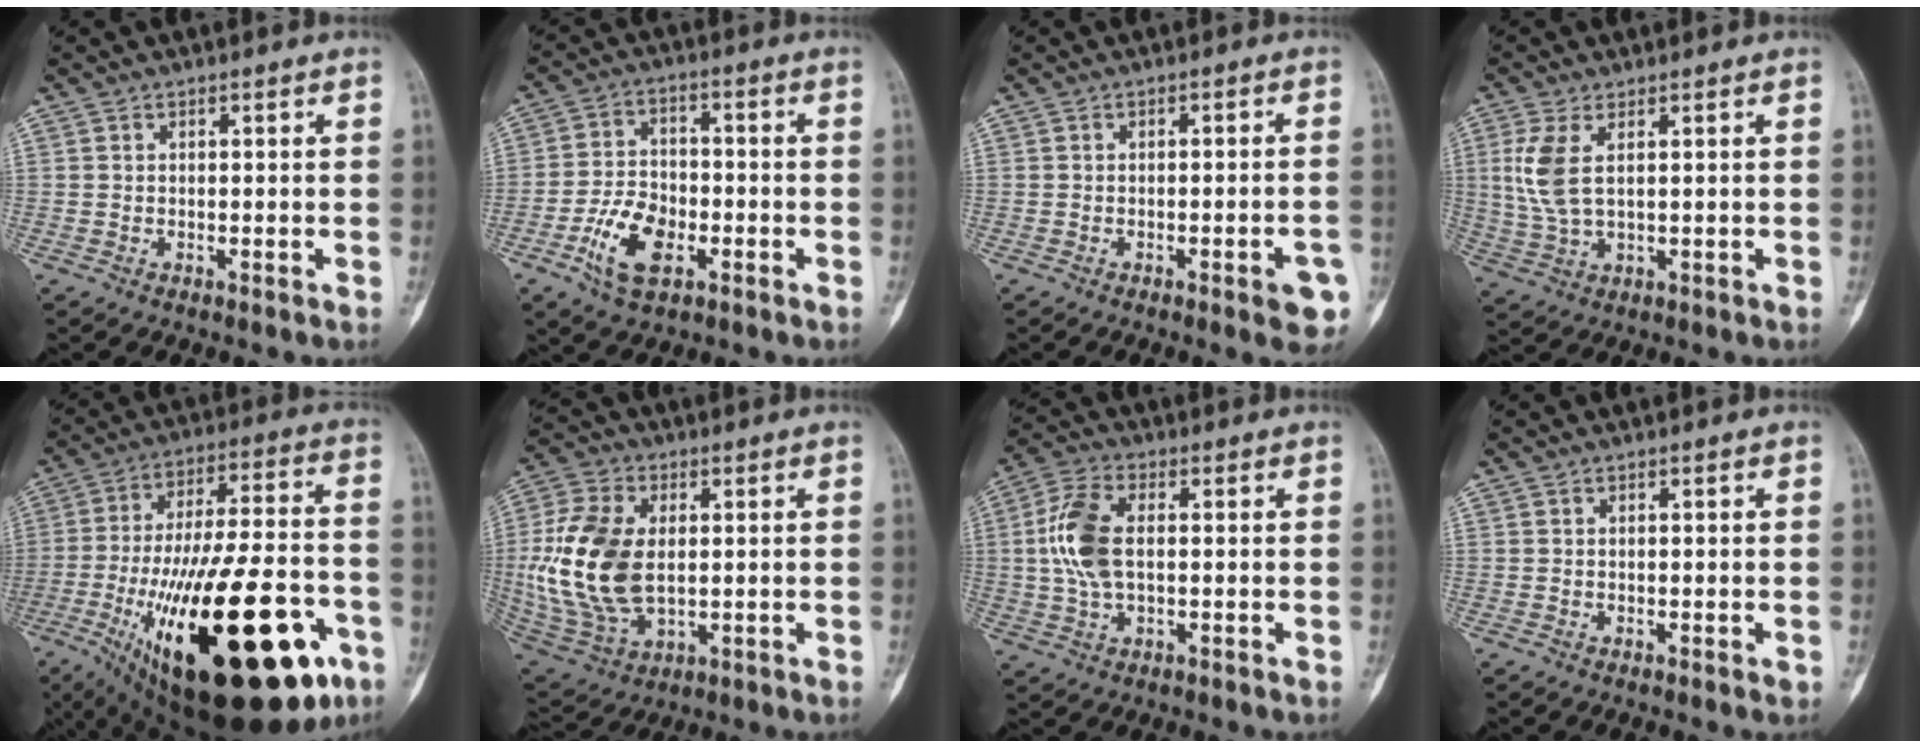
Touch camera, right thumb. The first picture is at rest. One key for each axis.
{"total": 10.2, "fx": -4.1, "fy": 5.8, "fz": 7.3, "tx": -0.130, "ty": 0.019, "tz": -0.076}
{"total": 5.9, "fx": -2.6, "fy": 1.4, "fz": 5.1, "tx": -0.053, "ty": 0.010, "tz": -0.028}
{"total": 7.0, "fx": 1.8, "fy": 3.1, "fz": 5.9, "tx": -0.145, "ty": -0.004, "tz": 0.044}
{"total": 39.3, "fx": -14.2, "fy": 14.6, "fz": 33.6, "tx": -0.516, "ty": 0.025, "tz": -0.208}
{"total": 18.7, "fx": 0.5, "fy": 11.5, "fz": 14.7, "tx": -0.307, "ty": -0.008, "tz": 0.020}
{"total": 9.9, "fx": 0.6, "fy": 5.3, "fz": 8.3, "tx": -0.186, "ty": 0.012, "tz": 0.012}
{"total": 0.6, "fx": -0.1, "fy": 0.2, "fz": 0.6, "tx": -0.009, "ty": -0.002, "tz": 0.001}